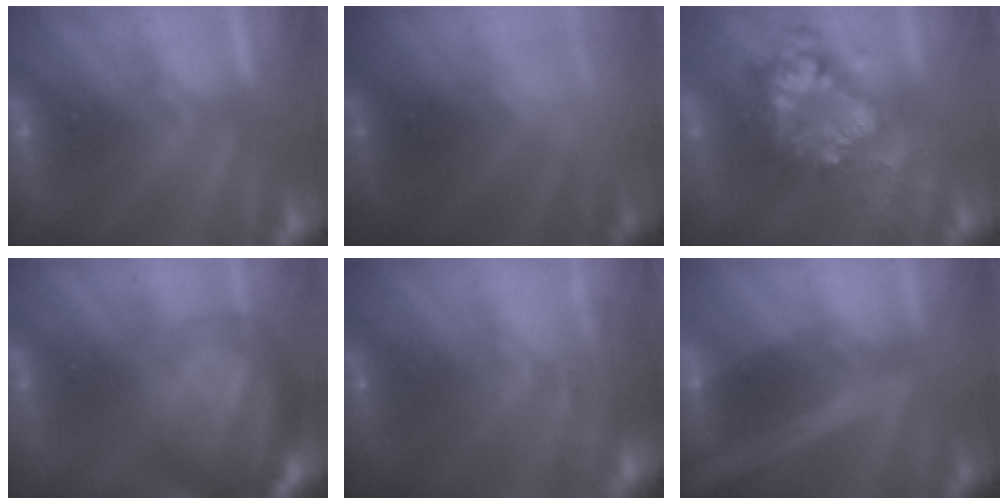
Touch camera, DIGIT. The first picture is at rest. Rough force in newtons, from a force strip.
{"total": 2.3}
{"total": 8.0}
{"total": 7.2}
{"total": 8.6}
{"total": 2.1}